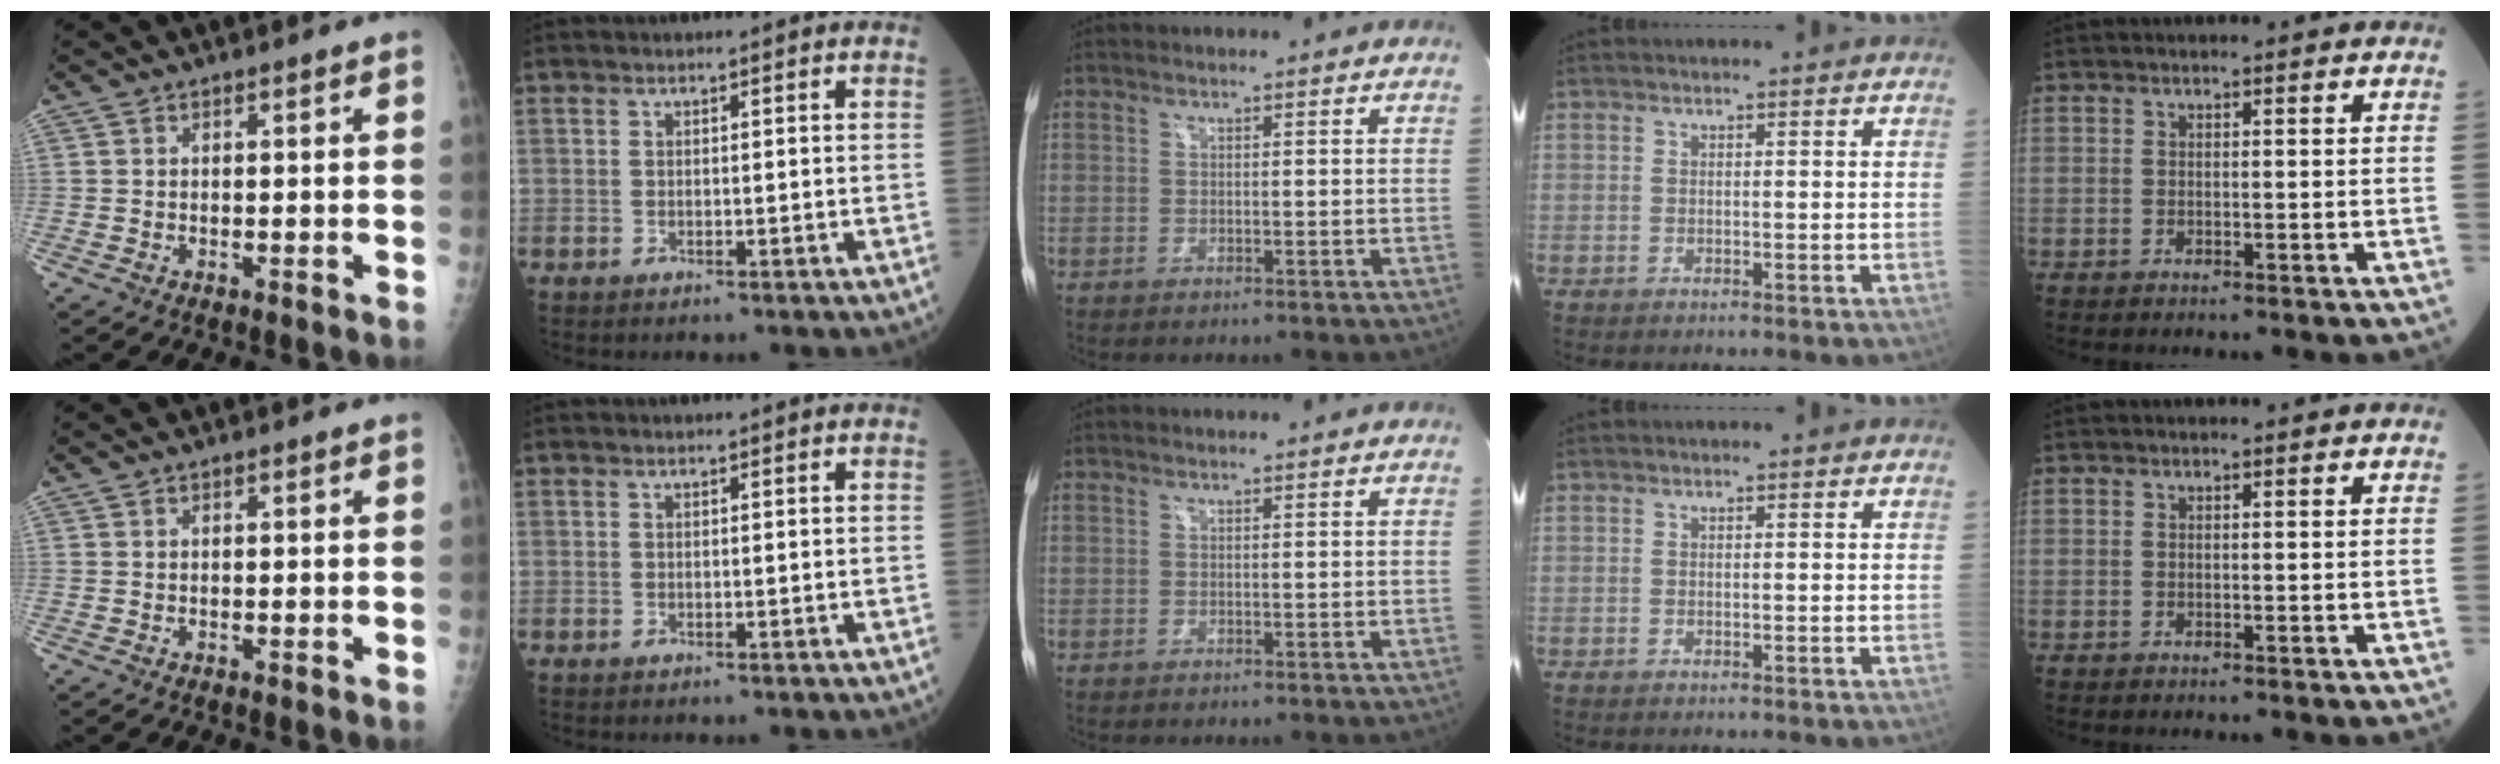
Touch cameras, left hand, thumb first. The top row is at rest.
{}